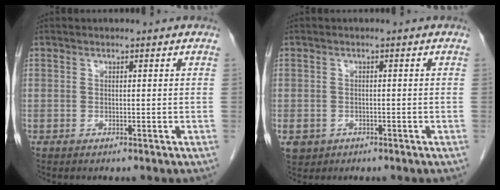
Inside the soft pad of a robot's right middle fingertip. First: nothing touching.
{"total": 4.7, "force": [-2.3, 3.9, 1.2], "torque": [-0.028, 0.000, -0.033]}